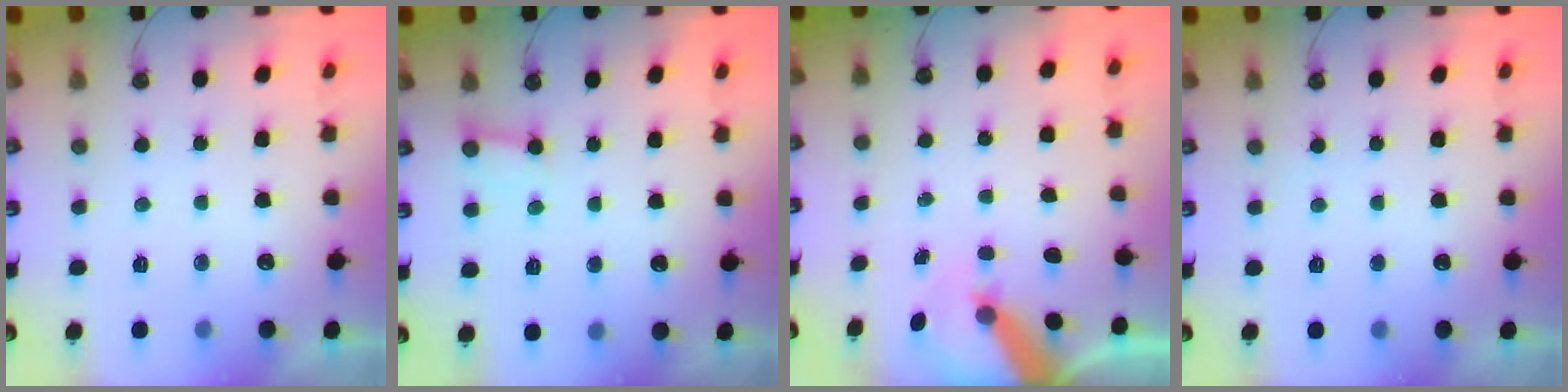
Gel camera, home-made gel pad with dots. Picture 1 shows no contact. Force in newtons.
{"total": 2.6, "press": 2.6, "slide": 0.3}
{"total": 7.8, "press": 7.8, "slide": 0.6}
{"total": 3.7, "press": 3.7, "slide": 0.3}